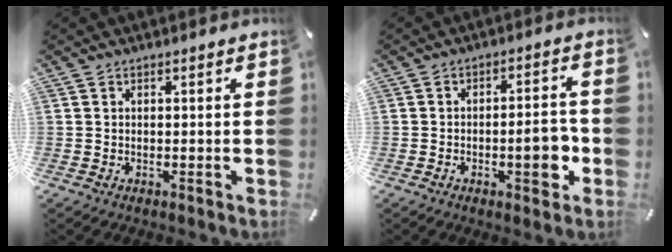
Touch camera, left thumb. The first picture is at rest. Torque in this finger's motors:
{"motor_torque": [-0.12, 0.23, -0.14, 0.09, 0.04]}